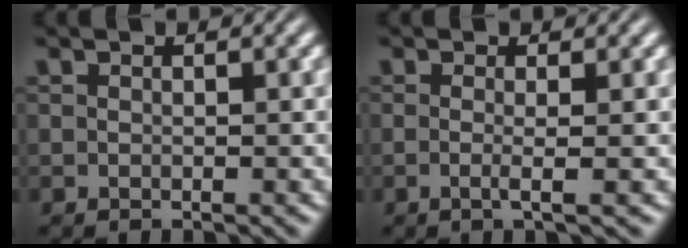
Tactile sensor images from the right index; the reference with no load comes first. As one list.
[{"total": 1.6, "force": [-0.5, -0.7, 1.3], "torque": [-0.033, -0.014, -0.005]}]